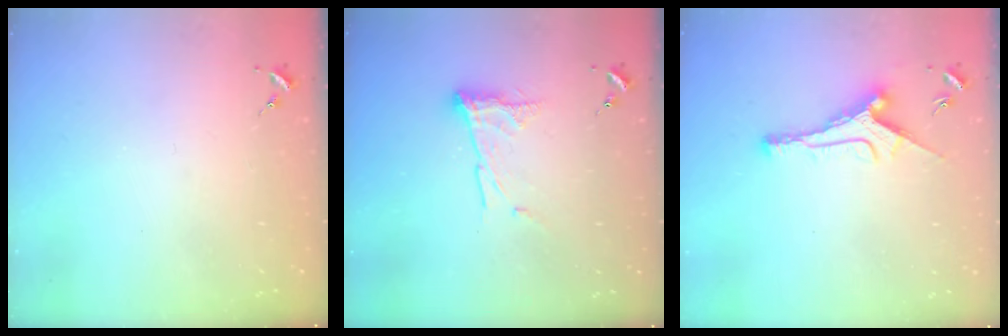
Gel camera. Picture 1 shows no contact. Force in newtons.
{"total": 10.5, "press": 10.5, "slide": 0.9}
{"total": 10.4, "press": 10.4, "slide": 0.4}